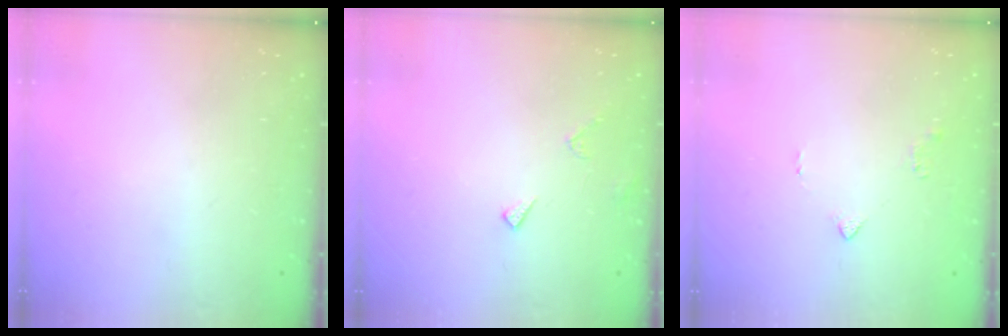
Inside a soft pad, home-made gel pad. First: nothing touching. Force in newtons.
{"total": 5.0, "press": 5.0, "slide": 0.5}
{"total": 2.8, "press": 2.8, "slide": 0.6}